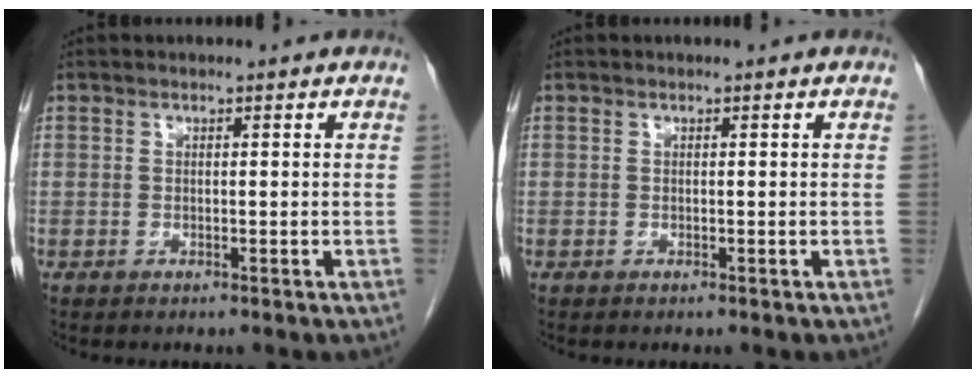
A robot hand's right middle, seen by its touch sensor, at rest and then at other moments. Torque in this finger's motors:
{"motor_torque": [-0.34, -0.17, -0.03, -0.01]}